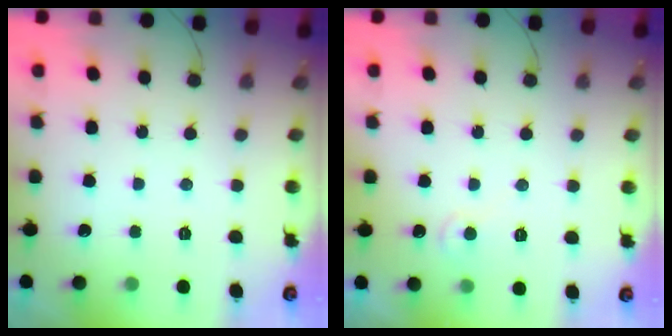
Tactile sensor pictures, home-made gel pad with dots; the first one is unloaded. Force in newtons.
{"total": 5.3, "press": 5.2, "slide": 0.6}